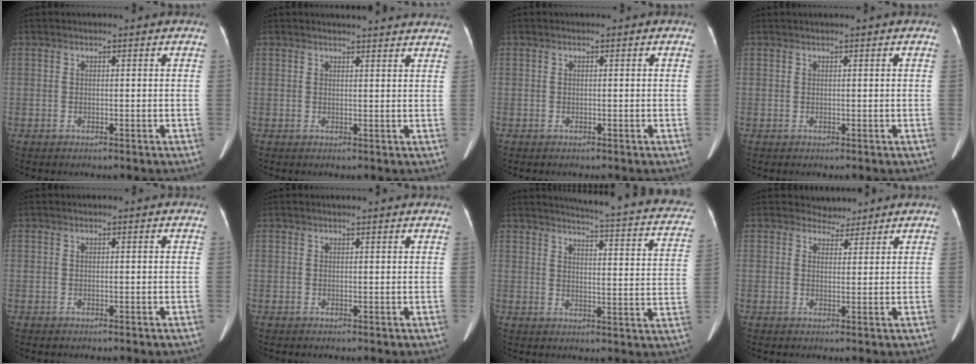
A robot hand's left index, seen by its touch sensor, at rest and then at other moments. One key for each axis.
{"total": 11.5, "fx": 11.0, "fy": 1.2, "fz": 3.3, "tx": -0.028, "ty": 0.008, "tz": 0.112}
{"total": 0.0}
{"total": 1.2, "fx": 1.0, "fy": -0.3, "fz": 0.6, "tx": -0.012, "ty": 0.014, "tz": 0.027}
{"total": 0.0}
{"total": 3.2, "fx": 3.0, "fy": 0.1, "fz": 1.0, "tx": -0.014, "ty": 0.013, "tz": 0.029}
{"total": 21.7, "fx": 18.9, "fy": 2.7, "fz": 10.2, "tx": -0.125, "ty": -0.048, "tz": 0.200}
{"total": 2.7, "fx": 2.4, "fy": 1.2, "fz": -0.5, "tx": 0.010, "ty": 0.002, "tz": 0.033}